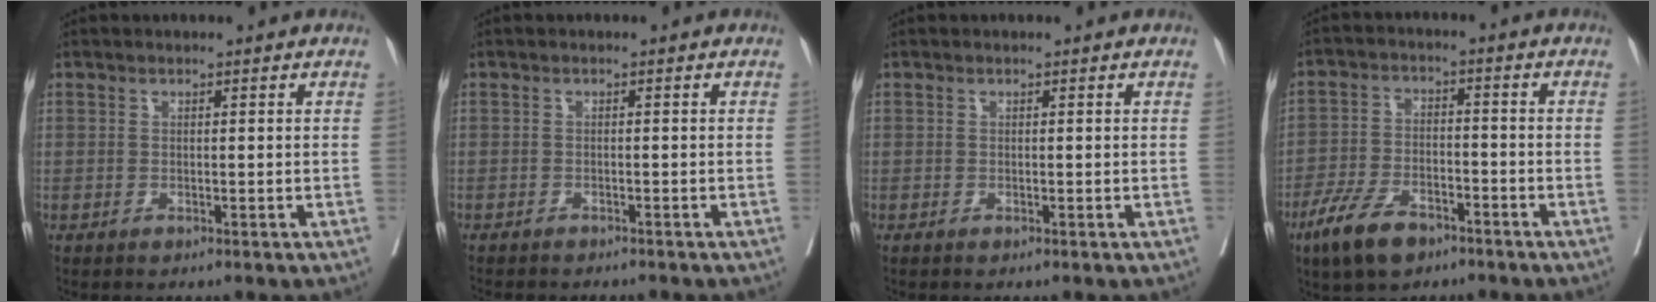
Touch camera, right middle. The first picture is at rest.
{"total": 6.7, "force": [-6.0, 1.4, 2.6], "torque": [-0.028, -0.006, -0.079]}
{"total": 0.0}
{"total": 8.7, "force": [-5.8, 3.8, 5.3], "torque": [-0.111, -0.007, -0.106]}